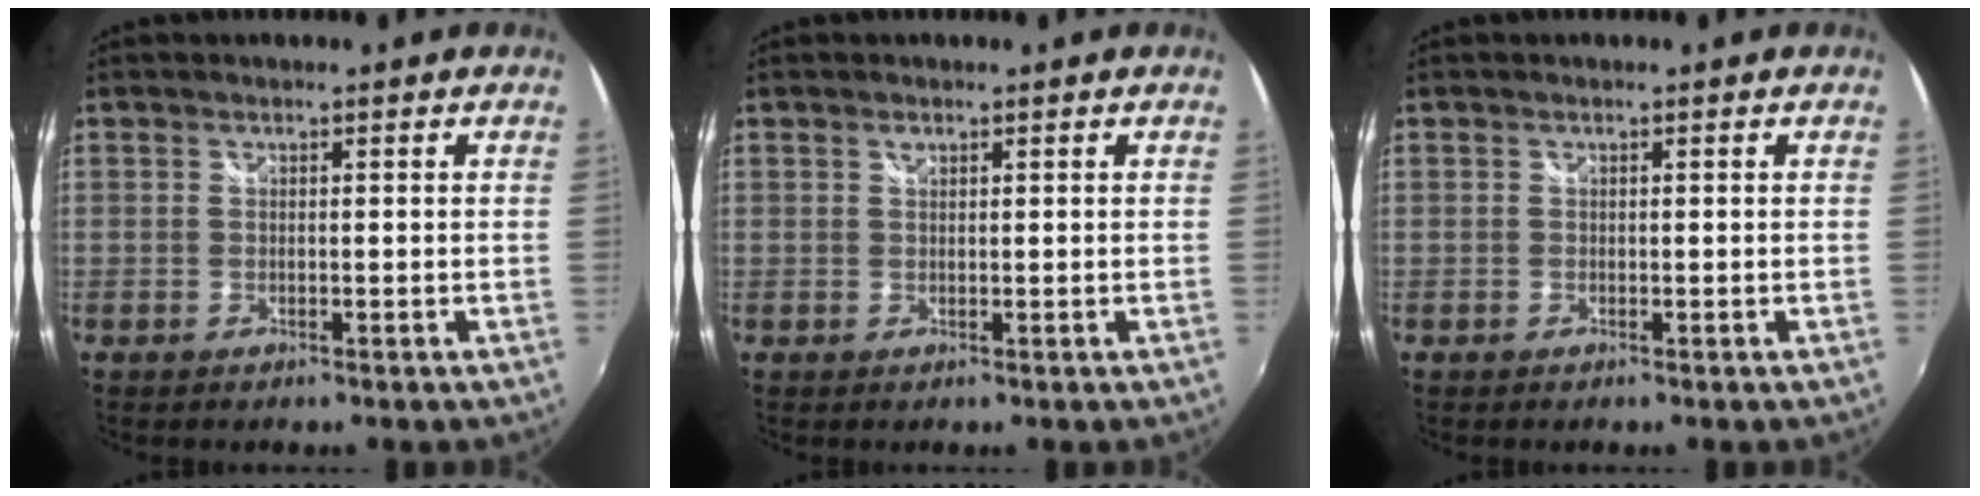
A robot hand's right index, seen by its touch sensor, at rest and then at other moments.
{"total": 0.7, "force": [0.5, 0.3, 0.4], "torque": [-0.006, 0.002, 0.008]}
{"total": 0.0}